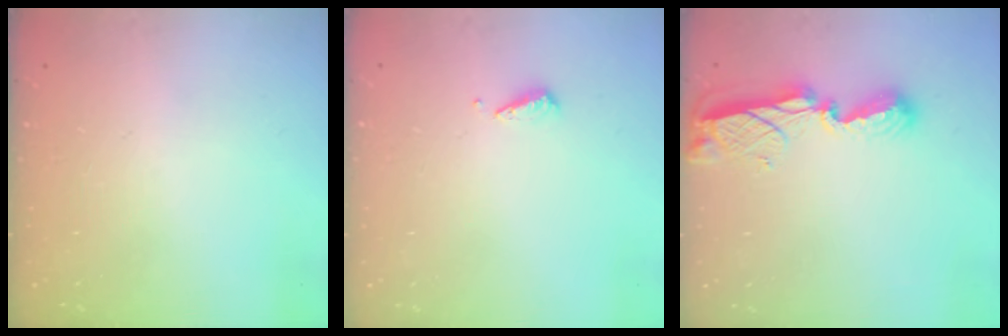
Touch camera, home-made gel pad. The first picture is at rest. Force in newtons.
{"total": 2.9, "press": 2.9, "slide": 0.4}
{"total": 8.5, "press": 8.4, "slide": 1.2}